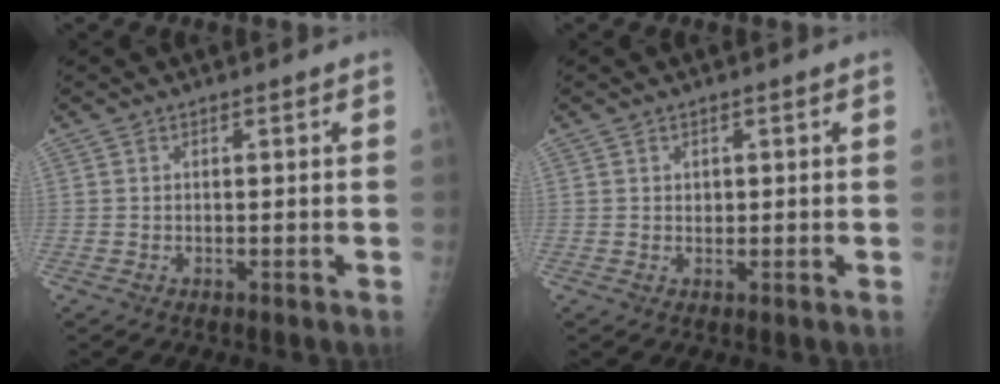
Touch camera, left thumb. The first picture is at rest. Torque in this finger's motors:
{"motor_torque": [-0.01, -0.01, 0.05, -0.04, -0.01]}